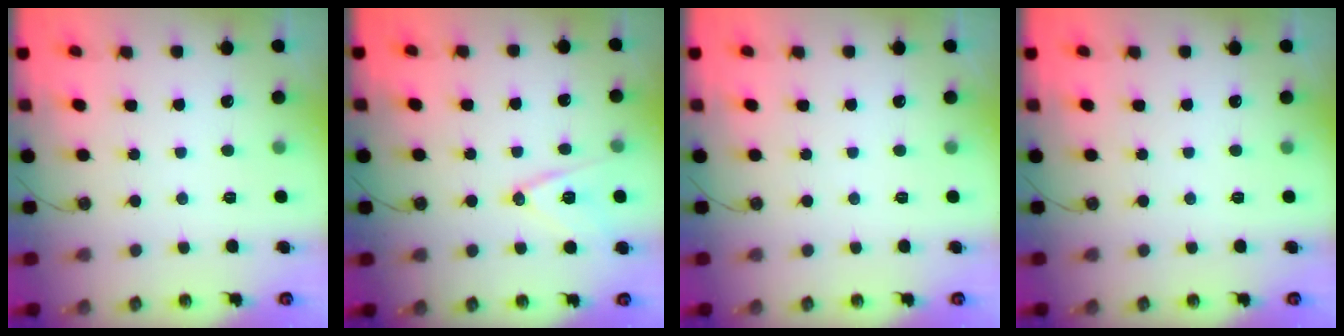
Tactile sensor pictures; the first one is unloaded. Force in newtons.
{"total": 12.6, "press": 12.1, "slide": 3.4}
{"total": 0.0}
{"total": 0.0}